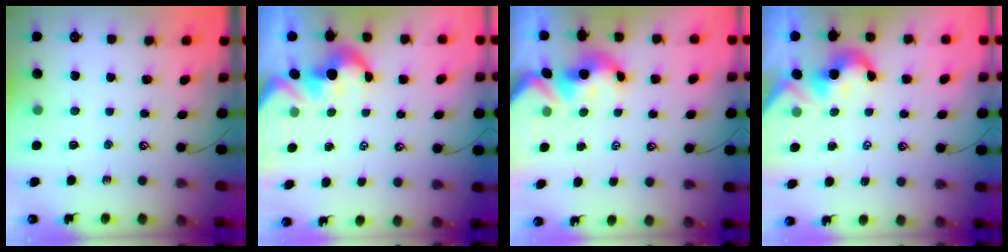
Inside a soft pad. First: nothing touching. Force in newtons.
{"total": 1.7, "press": 1.3, "slide": 1.0}
{"total": 2.1, "press": 1.9, "slide": 0.7}
{"total": 2.1, "press": 2.0, "slide": 0.5}